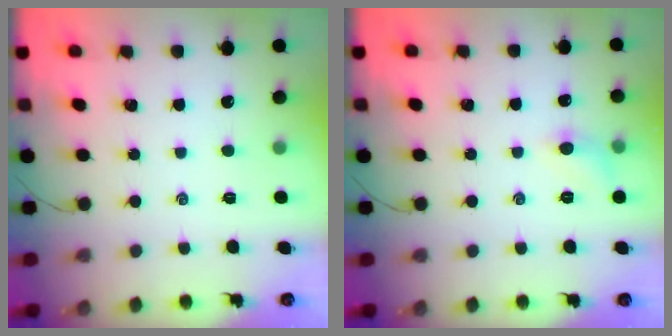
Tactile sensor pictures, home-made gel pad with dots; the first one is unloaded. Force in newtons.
{"total": 5.6, "press": 5.4, "slide": 1.7}